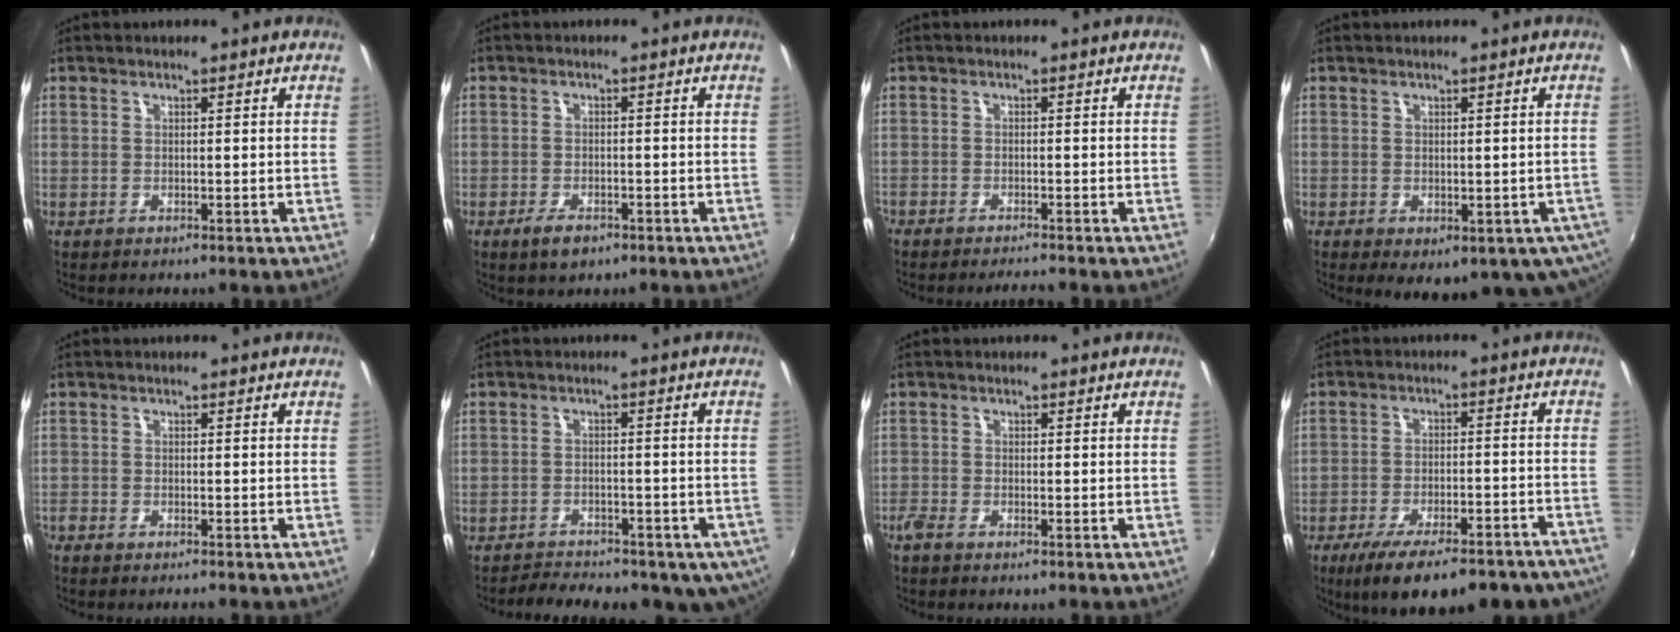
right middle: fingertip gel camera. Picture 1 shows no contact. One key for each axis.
{"total": 3.8, "fx": -2.5, "fy": 1.7, "fz": 2.3, "tx": -0.057, "ty": -0.010, "tz": -0.045}
{"total": 3.0, "fx": -2.9, "fy": 0.0, "fz": 1.0, "tx": -0.033, "ty": -0.008, "tz": -0.051}
{"total": 8.8, "fx": -3.5, "fy": 4.8, "fz": 6.5, "tx": -0.100, "ty": -0.033, "tz": -0.037}
{"total": 1.9, "fx": -1.9, "fy": 0.1, "fz": 0.5, "tx": -0.019, "ty": -0.011, "tz": -0.039}
{"total": 10.9, "fx": -8.2, "fy": 5.4, "fz": 4.8, "tx": -0.097, "ty": -0.005, "tz": -0.104}
{"total": 2.1, "fx": -1.8, "fy": 0.4, "fz": 0.9, "tx": -0.027, "ty": -0.007, "tz": -0.040}
{"total": 21.7, "fx": -17.6, "fy": 5.8, "fz": 11.2, "tx": -0.188, "ty": -0.034, "tz": -0.232}